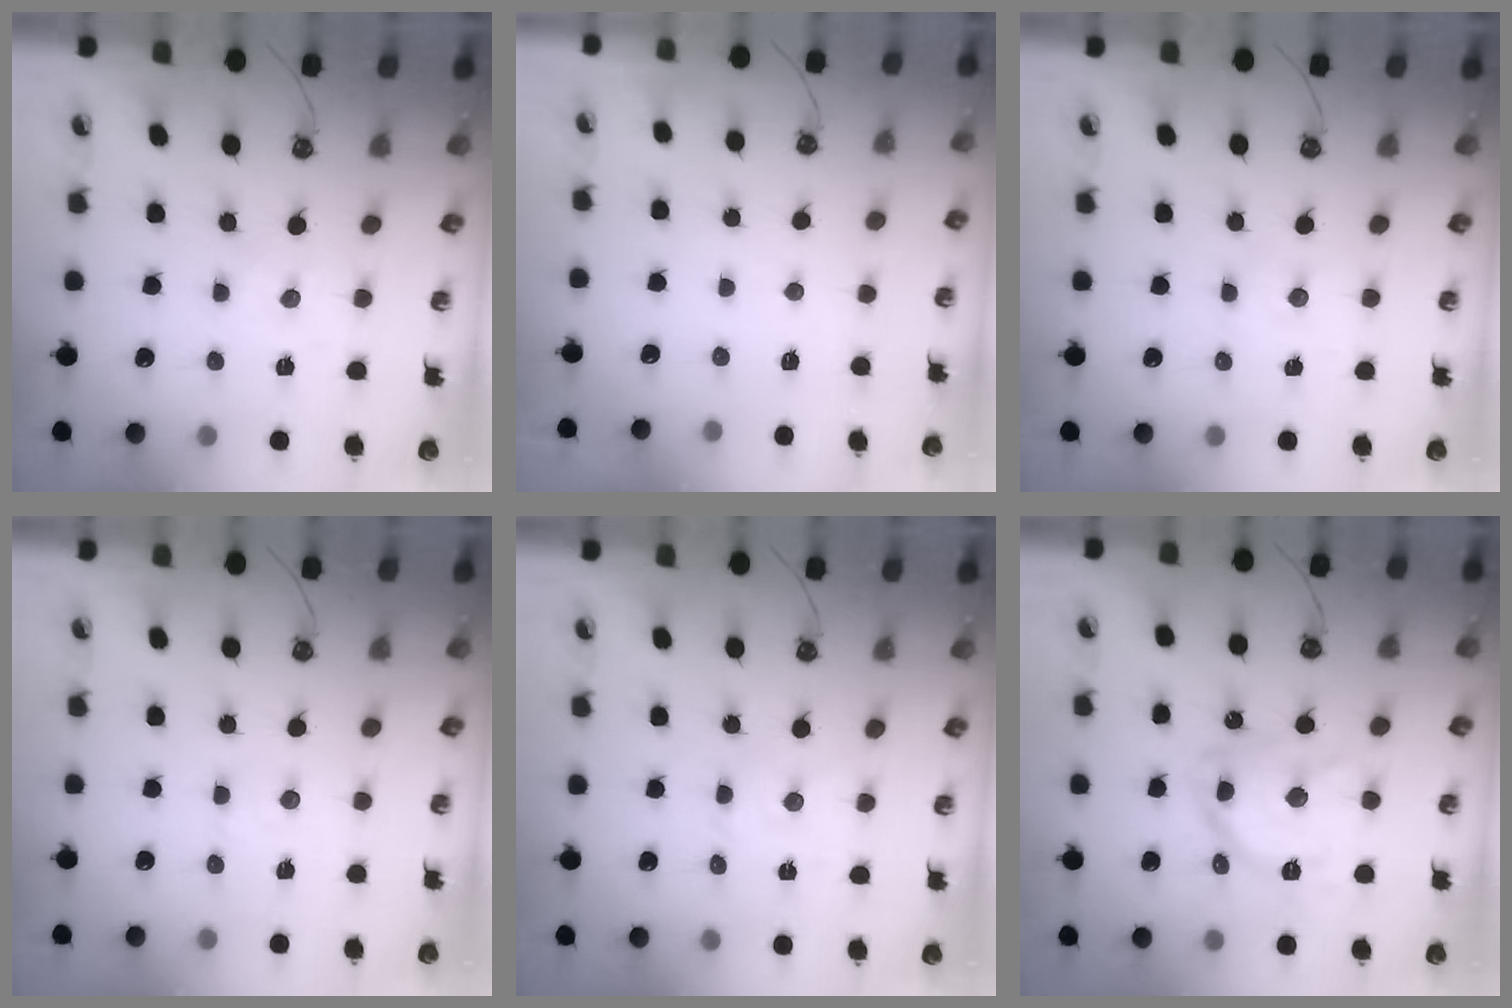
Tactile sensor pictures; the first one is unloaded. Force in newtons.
{"total": 3.6, "press": 3.5, "slide": 0.4}
{"total": 1.6, "press": 1.6, "slide": 0.1}
{"total": 3.9, "press": 3.8, "slide": 0.6}
{"total": 2.7, "press": 2.7, "slide": 0.1}
{"total": 15.0, "press": 14.9, "slide": 1.4}